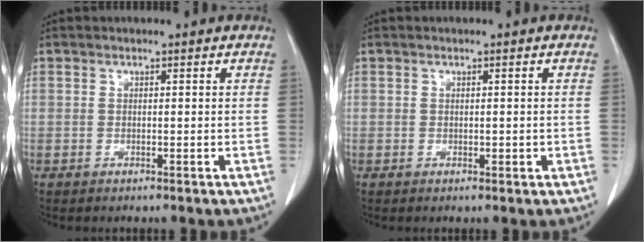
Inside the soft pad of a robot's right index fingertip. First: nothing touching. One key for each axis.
{"total": 1.0, "fx": -0.2, "fy": 0.5, "fz": 0.8, "tx": -0.009, "ty": 0.000, "tz": 0.001}